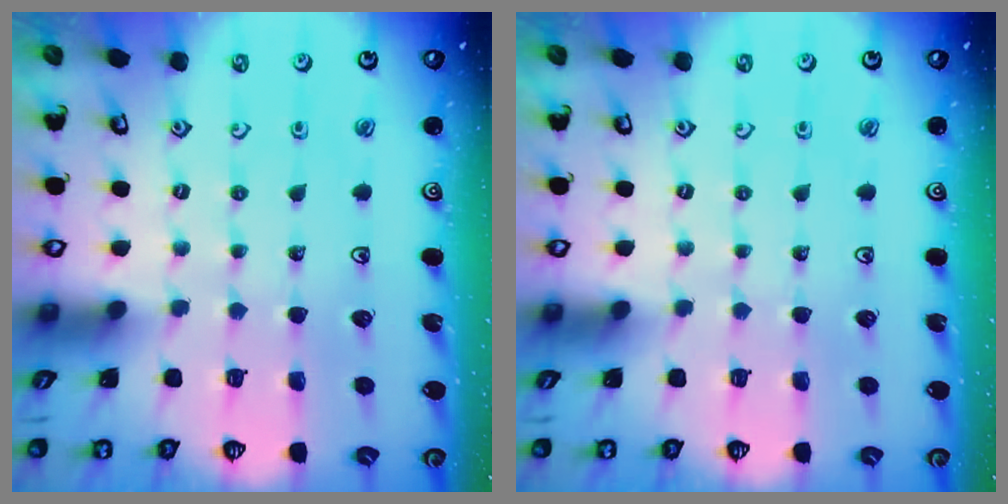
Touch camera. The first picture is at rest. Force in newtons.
{"total": 0.0}